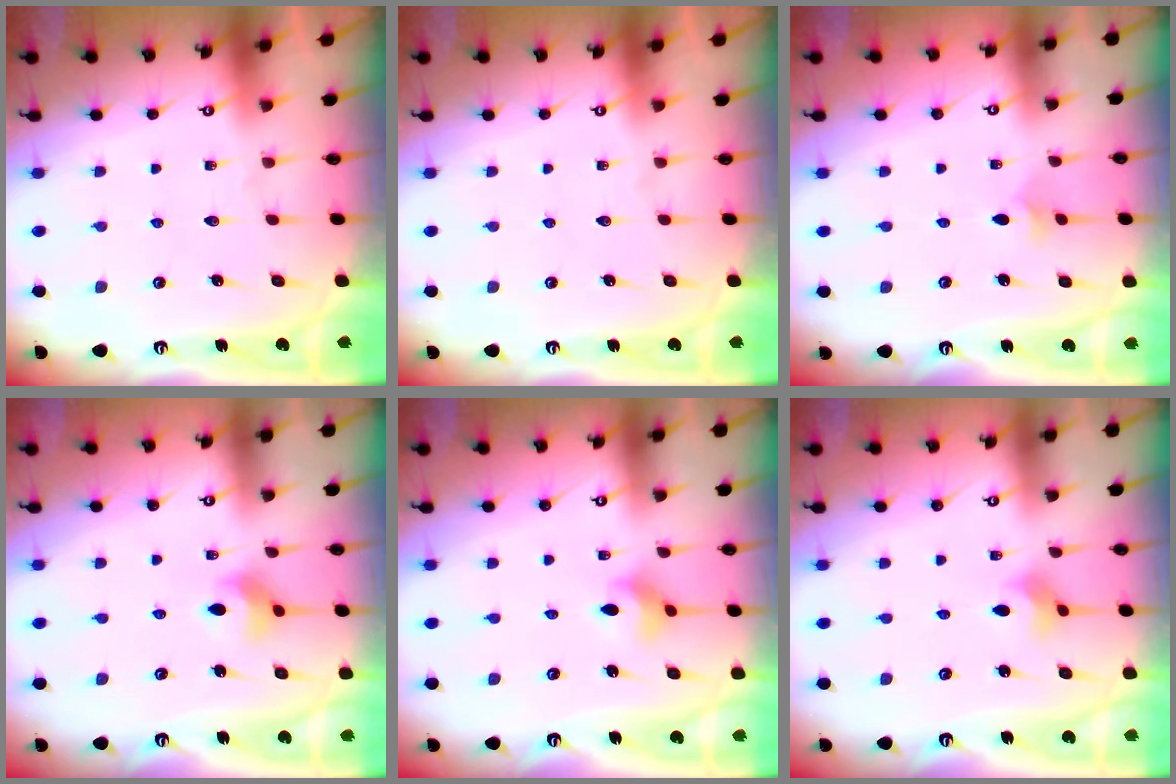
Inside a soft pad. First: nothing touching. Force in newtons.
{"total": 0.0}
{"total": 2.3, "press": 2.3, "slide": 0.5}
{"total": 6.6, "press": 6.5, "slide": 1.2}
{"total": 5.1, "press": 5.0, "slide": 1.1}
{"total": 2.8, "press": 2.7, "slide": 0.4}